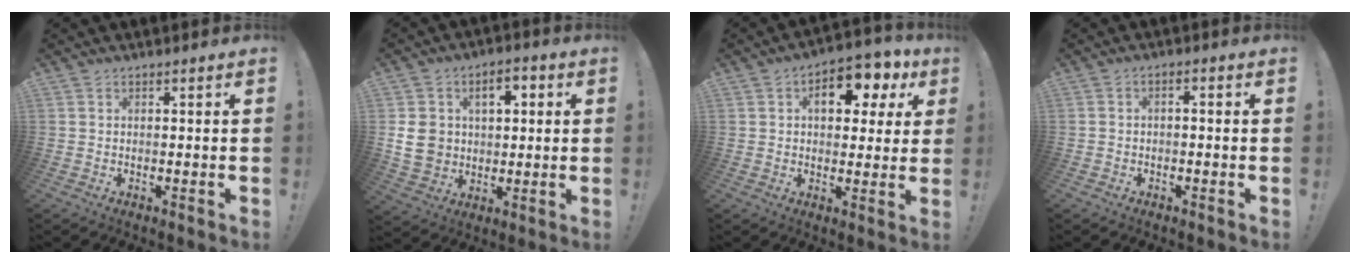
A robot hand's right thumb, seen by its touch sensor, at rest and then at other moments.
{"total": 12.8, "force": [1.3, 10.9, 6.5], "torque": [-0.086, 0.001, 0.029]}
{"total": 11.0, "force": [3.6, 6.4, 8.1], "torque": [-0.112, -0.009, 0.060]}
{"total": 2.2, "force": [-1.8, 0.3, 1.1], "torque": [-0.015, 0.007, -0.034]}